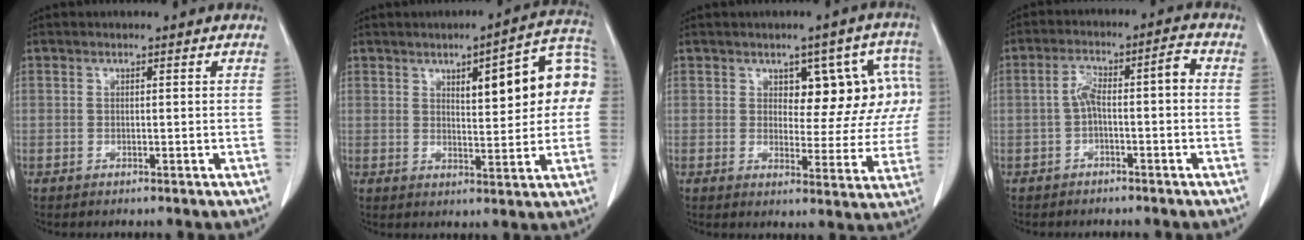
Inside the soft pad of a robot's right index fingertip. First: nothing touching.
{"total": 13.4, "force": [2.9, 3.5, 12.6], "torque": [-0.161, 0.034, 0.037]}
{"total": 10.4, "force": [2.9, 5.5, 8.3], "torque": [-0.075, 0.030, 0.038]}
{"total": 5.8, "force": [-0.7, 1.5, 5.6], "torque": [-0.100, 0.035, -0.012]}